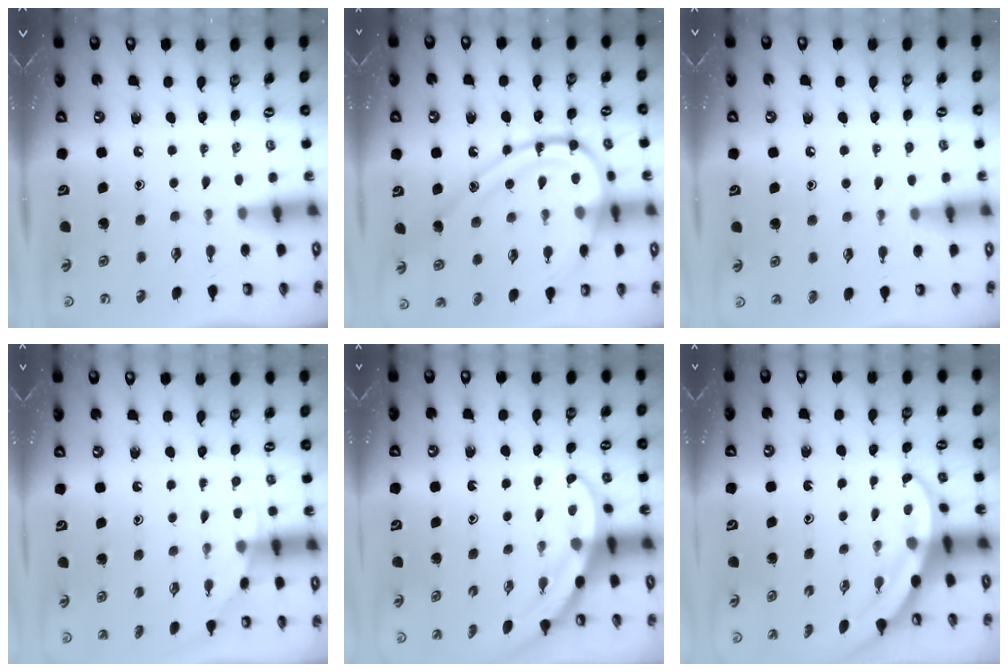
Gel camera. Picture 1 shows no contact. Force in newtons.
{"total": 17.5, "press": 17.5, "slide": 1.1}
{"total": 6.3, "press": 6.3, "slide": 0.9}
{"total": 2.7, "press": 2.7, "slide": 0.1}
{"total": 3.0, "press": 3.0, "slide": 0.1}
{"total": 3.3, "press": 3.3, "slide": 0.0}